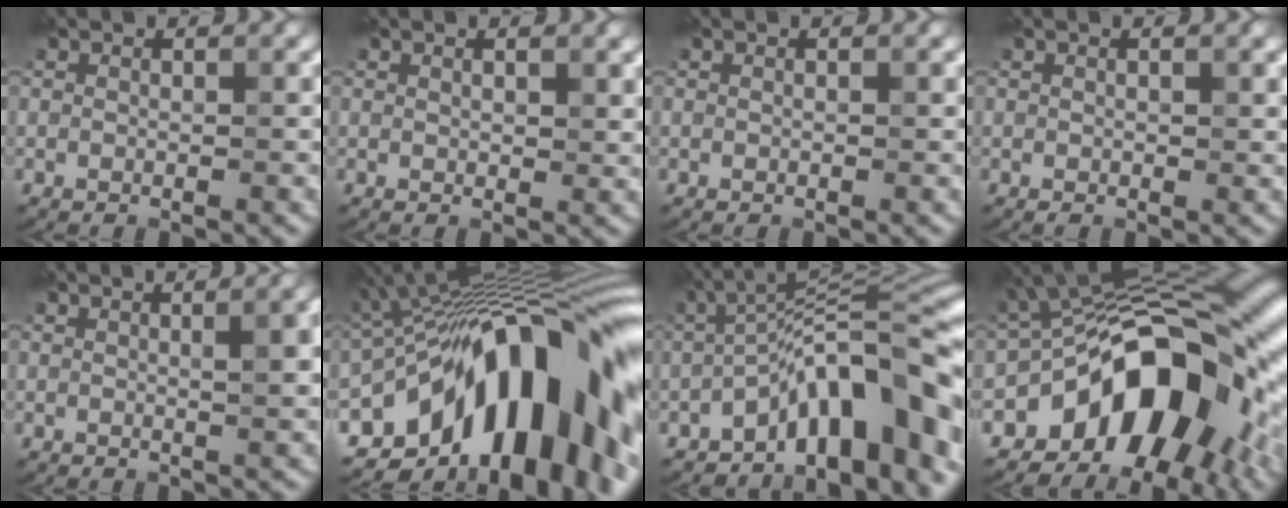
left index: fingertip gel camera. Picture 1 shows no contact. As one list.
[{"total": 1.4, "force": [0.8, 0.5, 1.0], "torque": [-0.015, -0.002, 0.017]}, {"total": 0.0}, {"total": 0.8, "force": [0.2, 0.3, 0.7], "torque": [-0.009, -0.001, 0.004]}, {"total": 3.8, "force": [0.6, 1.1, 3.6], "torque": [-0.040, 0.012, 0.006]}, {"total": 17.7, "force": [-6.1, 8.2, 14.5], "torque": [-0.193, 0.025, -0.114]}, {"total": 12.7, "force": [-5.7, 4.0, 10.6], "torque": [-0.138, 0.023, -0.092]}, {"total": 14.7, "force": [-4.8, 8.4, 11.1], "torque": [-0.127, 0.011, -0.096]}]